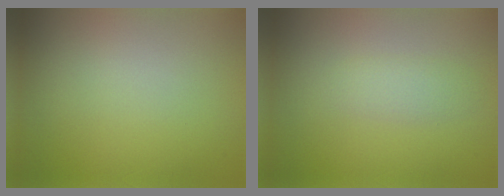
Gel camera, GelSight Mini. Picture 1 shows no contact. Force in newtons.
{"total": 1.6, "press": 1.6, "slide": 0.1}